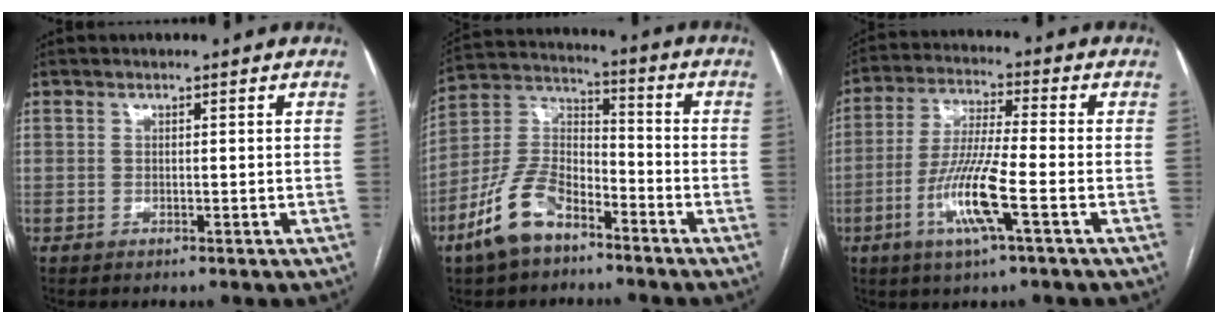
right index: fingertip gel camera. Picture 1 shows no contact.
{"total": 12.0, "force": [-7.5, 5.7, 7.5], "torque": [-0.163, 0.010, -0.147]}
{"total": 10.6, "force": [-3.9, 0.3, 9.9], "torque": [-0.199, -0.010, -0.077]}